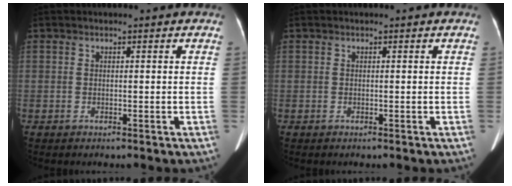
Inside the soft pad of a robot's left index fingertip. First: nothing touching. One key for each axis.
{"total": 0.0}